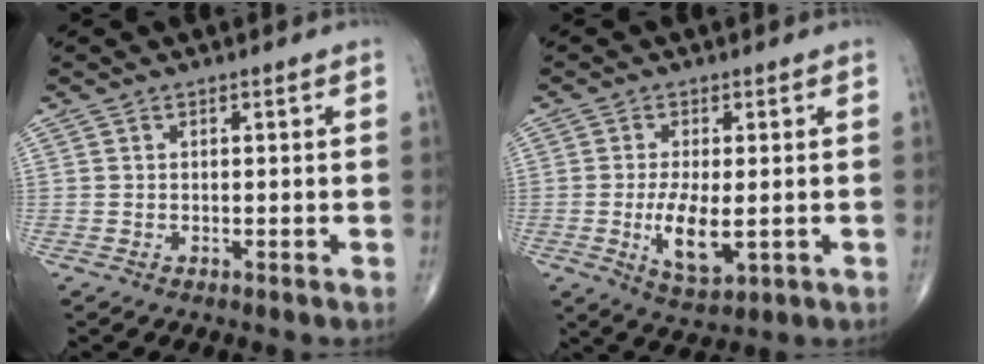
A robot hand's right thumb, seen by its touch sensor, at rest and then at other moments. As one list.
[{"total": 7.7, "force": [-1.2, 3.2, 6.9], "torque": [-0.126, -0.017, -0.013]}]